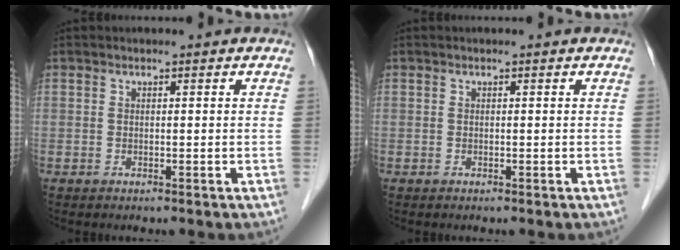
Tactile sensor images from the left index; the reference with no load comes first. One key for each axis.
{"total": 0.0}